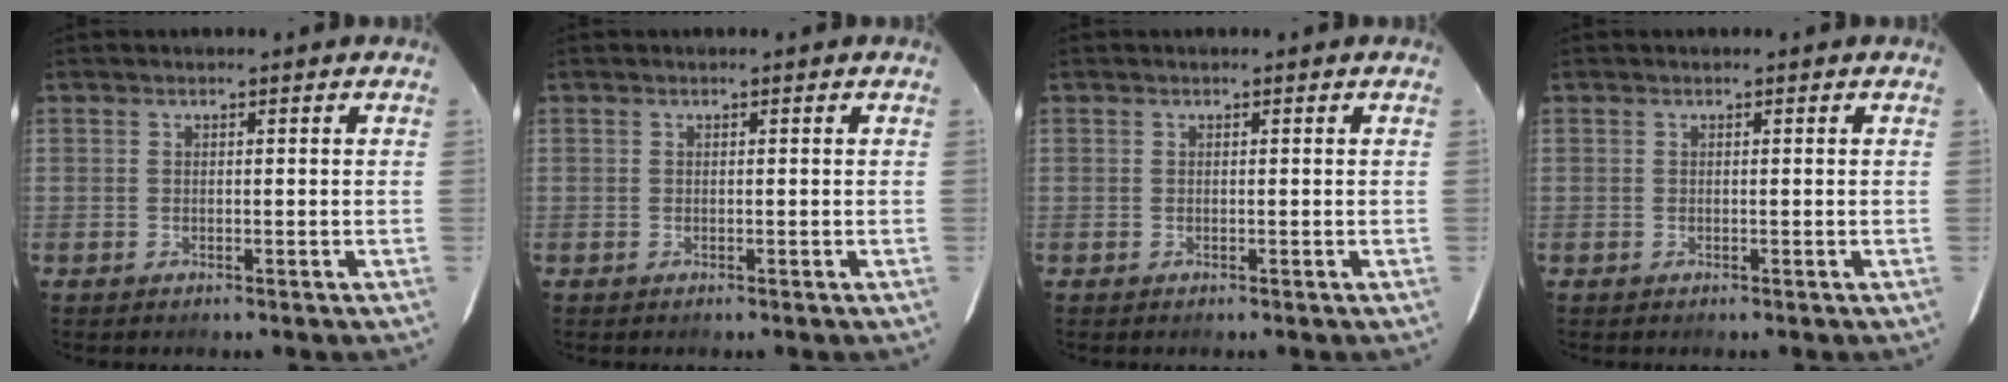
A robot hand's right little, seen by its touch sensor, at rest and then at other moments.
{"total": 0.0}
{"total": 0.0}
{"total": 0.0}